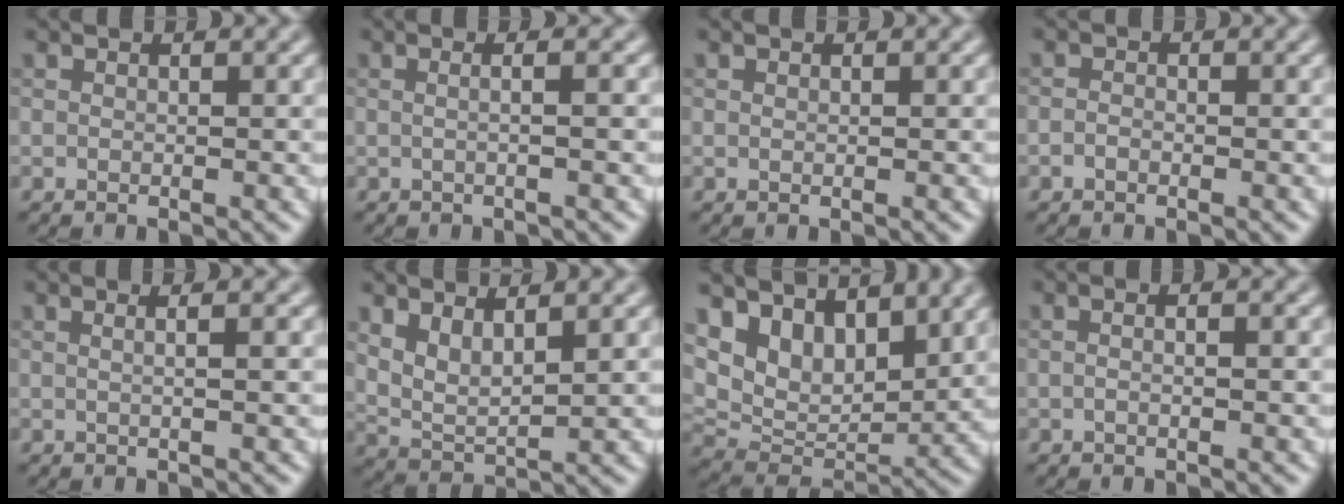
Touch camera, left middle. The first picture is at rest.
{"total": 3.0, "force": [0.6, 1.4, 2.6], "torque": [-0.010, 0.010, -0.019]}
{"total": 0.0}
{"total": 0.7, "force": [-0.4, 0.5, 0.4], "torque": [-0.008, -0.001, -0.010]}
{"total": 2.5, "force": [0.6, 1.1, 2.1], "torque": [-0.013, 0.005, -0.017]}
{"total": 3.3, "force": [1.5, 1.4, 2.6], "torque": [-0.057, -0.010, 0.035]}
{"total": 6.7, "force": [4.2, 3.8, 3.6], "torque": [-0.068, -0.012, 0.071]}
{"total": 3.2, "force": [0.9, 1.7, 2.6], "torque": [-0.011, 0.020, -0.023]}